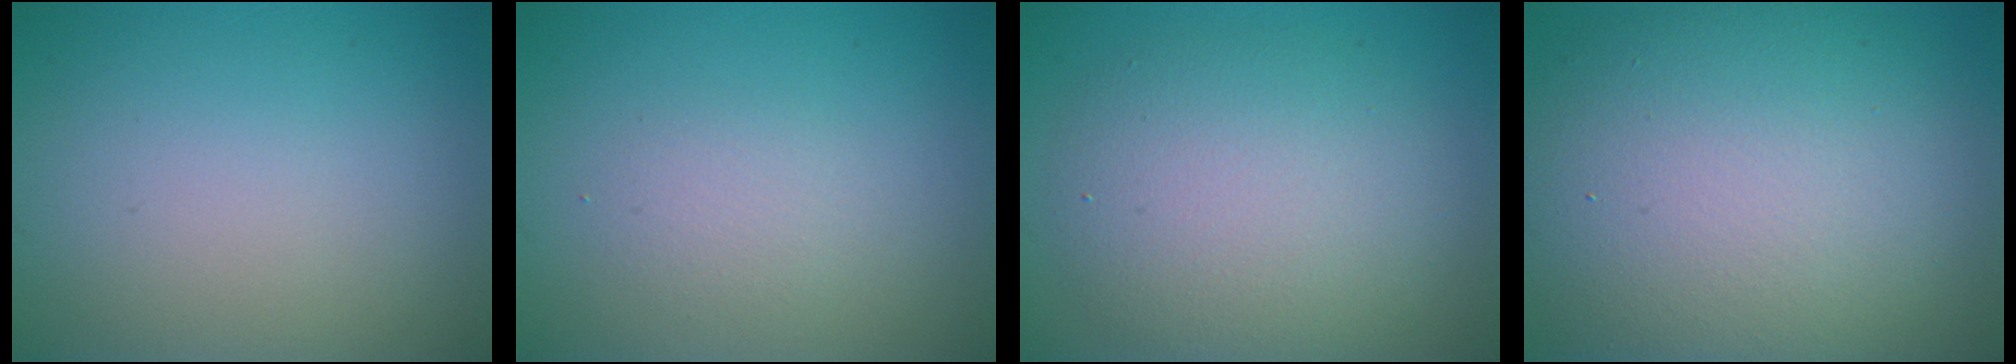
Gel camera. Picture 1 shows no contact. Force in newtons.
{"total": 1.5, "press": 1.4, "slide": 0.1}
{"total": 6.3, "press": 6.3, "slide": 0.5}
{"total": 14.1, "press": 14.1, "slide": 0.8}